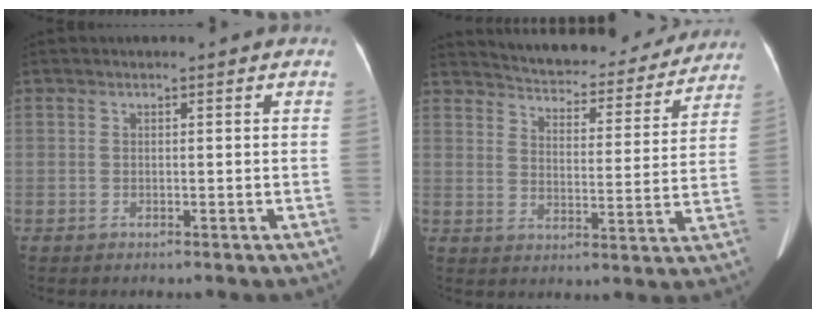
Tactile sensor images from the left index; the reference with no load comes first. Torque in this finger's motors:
{"motor_torque": [0.92, -1.22, 0.22, 0.01]}